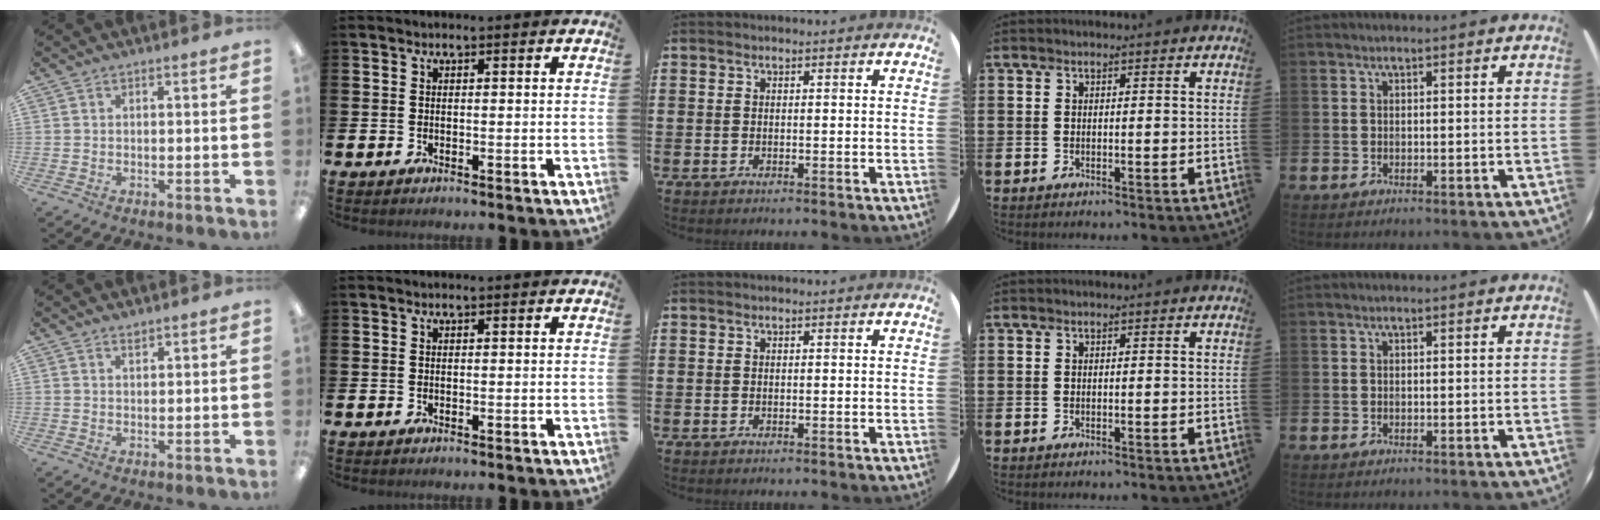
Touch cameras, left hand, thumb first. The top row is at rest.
{"thumb": {"total": 1.4, "force": [1.4, 0.3, 0.1], "torque": [0.004, -0.006, 0.025]}}